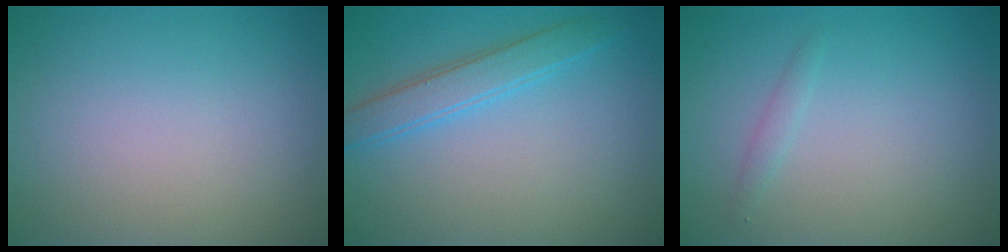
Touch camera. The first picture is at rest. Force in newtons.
{"total": 2.9, "press": 2.9, "slide": 0.0}
{"total": 0.8, "press": 0.8, "slide": 0.1}